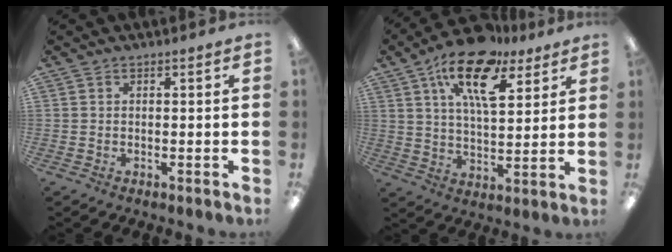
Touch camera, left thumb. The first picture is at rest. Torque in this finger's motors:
{"motor_torque": [0.33, 0.47, 1.64, -1.13, 0.37]}